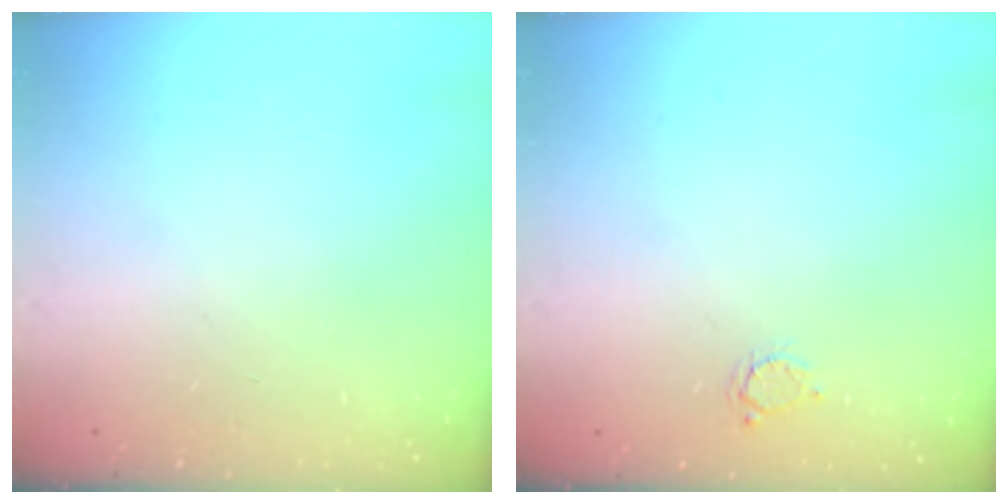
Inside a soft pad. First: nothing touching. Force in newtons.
{"total": 2.8, "press": 2.8, "slide": 0.4}